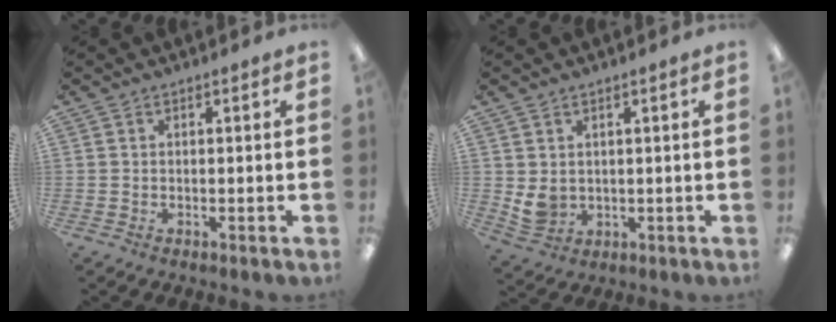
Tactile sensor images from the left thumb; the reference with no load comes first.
{"total": 4.4, "force": [1.8, 3.5, 2.0], "torque": [-0.039, -0.008, 0.037]}